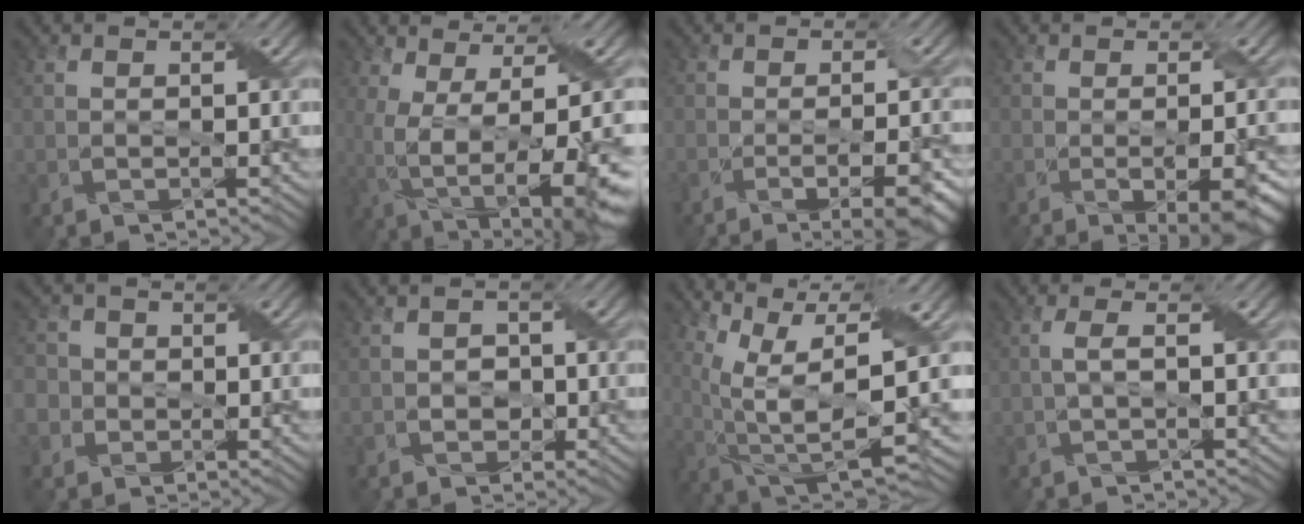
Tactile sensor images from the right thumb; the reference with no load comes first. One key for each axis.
{"total": 13.3, "fx": -2.7, "fy": 5.0, "fz": 12.1, "tx": -0.235, "ty": -0.027, "tz": -0.020}
{"total": 7.9, "fx": -4.4, "fy": 2.2, "fz": 6.2, "tx": -0.078, "ty": -0.001, "tz": -0.055}
{"total": 6.7, "fx": -2.9, "fy": 2.1, "fz": 5.6, "tx": -0.077, "ty": -0.014, "tz": -0.028}
{"total": 4.6, "fx": -0.8, "fy": 4.4, "fz": 1.1, "tx": -0.032, "ty": 0.010, "tz": -0.035}
{"total": 1.5, "fx": -0.4, "fy": 1.5, "fz": 0.2, "tx": -0.002, "ty": 0.000, "tz": -0.008}
{"total": 12.5, "fx": 3.8, "fy": 4.7, "fz": 11.0, "tx": -0.234, "ty": -0.003, "tz": 0.081}
{"total": 1.5, "fx": 0.1, "fy": 0.3, "fz": 1.5, "tx": -0.029, "ty": 0.008, "tz": -0.005}